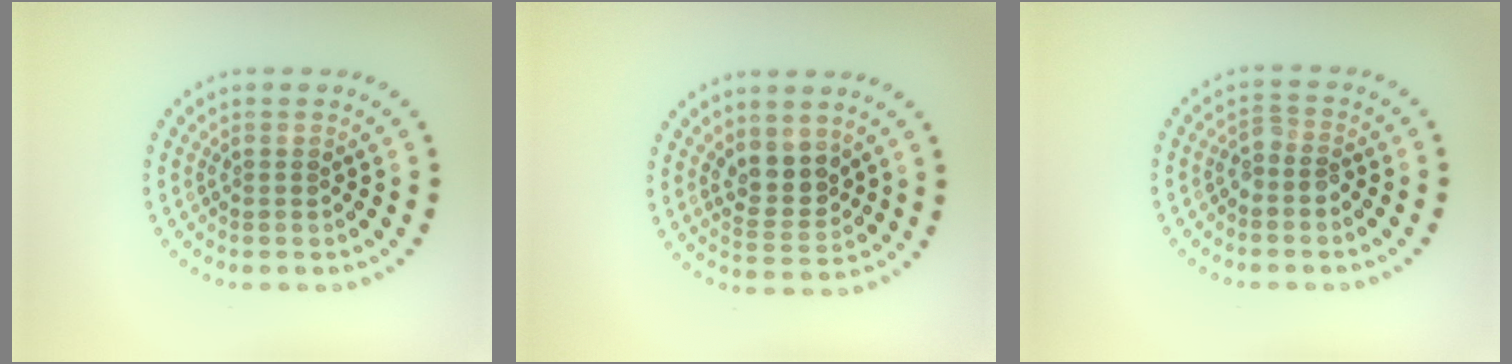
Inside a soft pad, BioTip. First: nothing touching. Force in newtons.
{"total": 2.9, "press": 2.6, "slide": 1.3}
{"total": 1.5, "press": 1.3, "slide": 0.8}